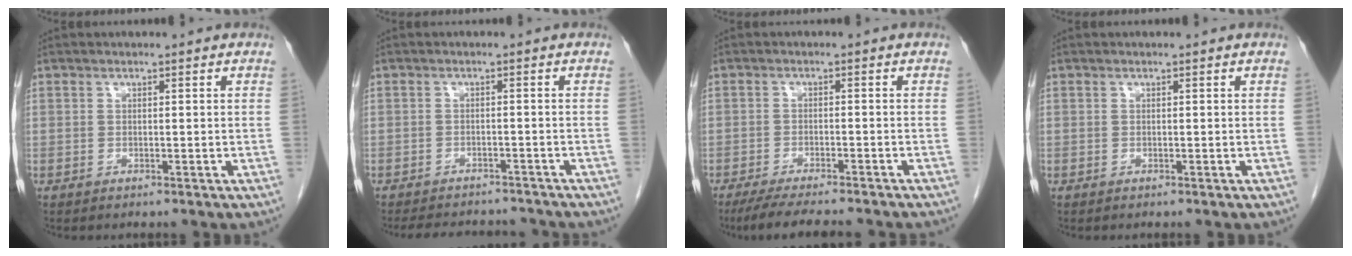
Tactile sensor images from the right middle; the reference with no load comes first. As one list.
[{"total": 10.1, "force": [-9.3, 2.9, 2.7], "torque": [-0.051, 0.007, -0.113]}, {"total": 11.4, "force": [-9.9, 1.2, 5.5], "torque": [-0.074, -0.018, -0.141]}, {"total": 0.0}]